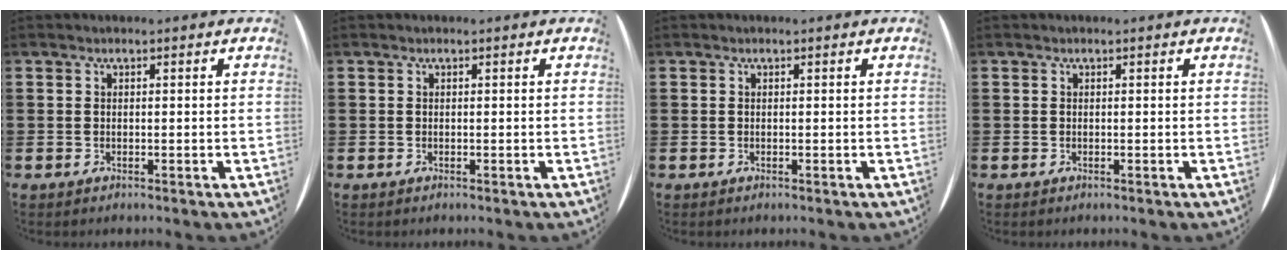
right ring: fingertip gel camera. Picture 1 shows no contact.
{"total": 0.0}
{"total": 0.0}
{"total": 0.0}